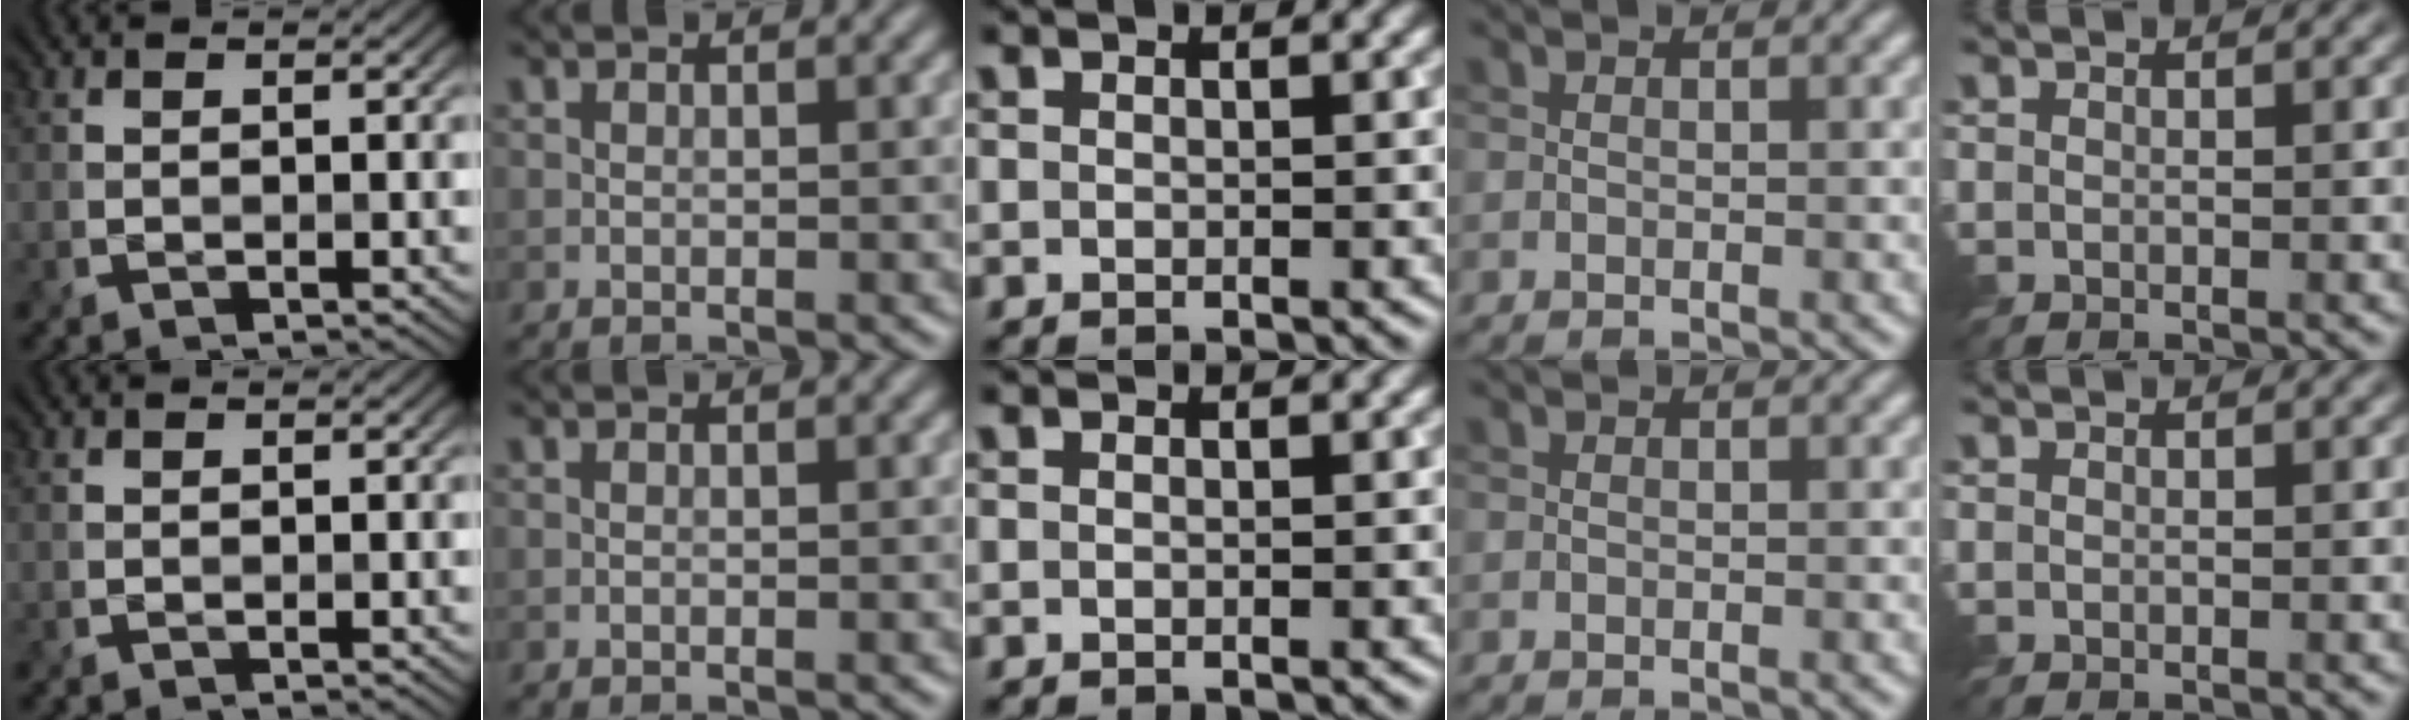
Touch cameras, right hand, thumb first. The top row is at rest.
{}